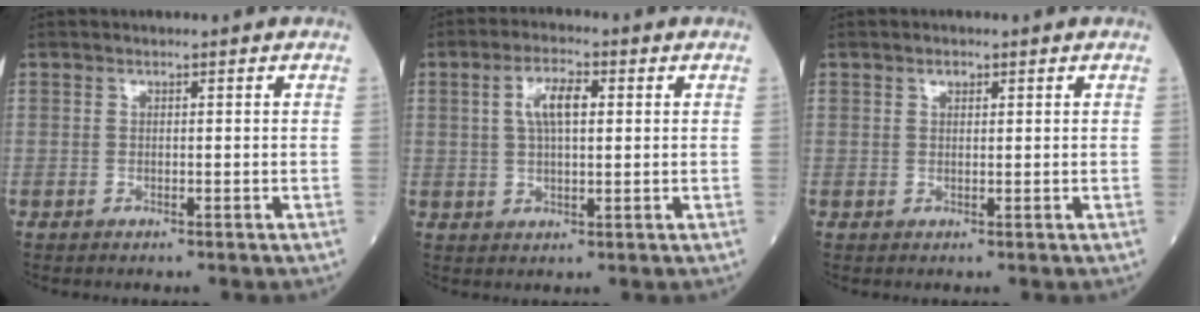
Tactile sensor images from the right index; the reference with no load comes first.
{"total": 5.6, "force": [1.5, 1.8, 5.1], "torque": [-0.100, 0.012, 0.029]}
{"total": 1.1, "force": [0.7, 0.7, 0.6], "torque": [-0.010, 0.001, 0.011]}